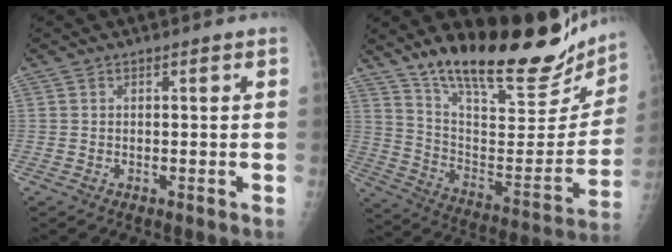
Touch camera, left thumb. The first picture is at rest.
{"total": 27.7, "force": [22.5, 7.5, 14.4], "torque": [-0.188, -0.116, 0.337]}